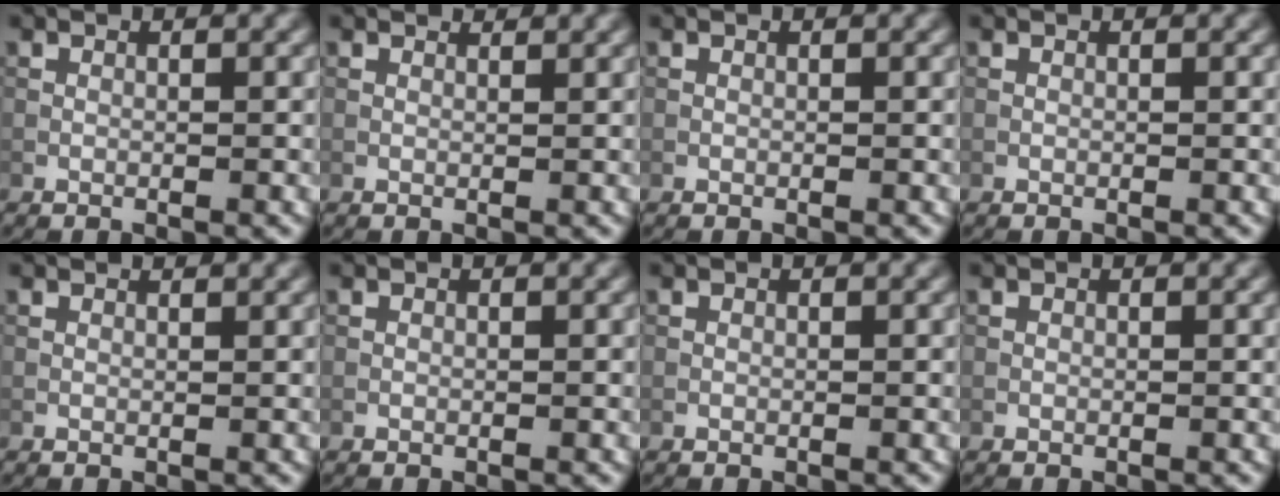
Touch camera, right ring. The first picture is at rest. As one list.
[{"total": 1.0, "force": [1.0, 0.1, 0.3], "torque": [-0.012, -0.005, 0.010]}, {"total": 0.0}, {"total": 0.0}, {"total": 1.2, "force": [1.1, 0.1, 0.4], "torque": [-0.015, -0.004, 0.006]}, {"total": 0.0}, {"total": 0.0}, {"total": 0.0}]